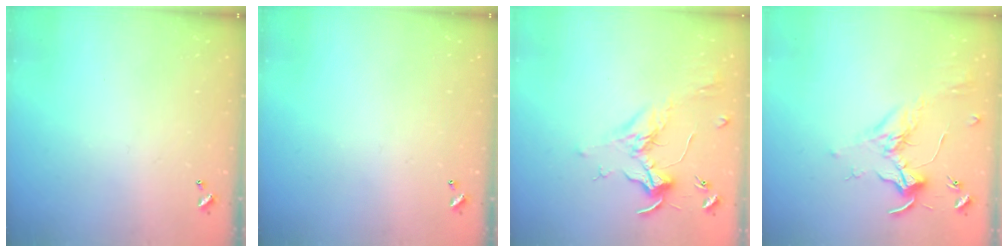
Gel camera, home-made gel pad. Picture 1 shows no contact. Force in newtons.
{"total": 0.0}
{"total": 1.9, "press": 1.8, "slide": 0.8}
{"total": 1.7, "press": 1.5, "slide": 0.7}